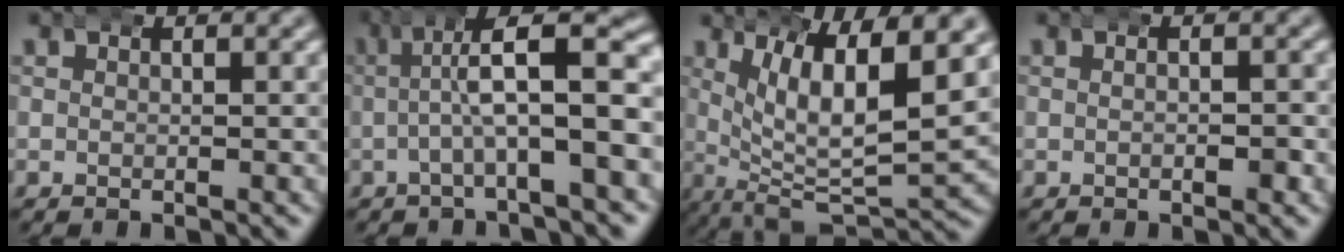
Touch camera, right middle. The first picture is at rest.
{"total": 8.8, "force": [1.1, 3.1, 8.1], "torque": [-0.111, 0.019, 0.010]}
{"total": 12.0, "force": [1.5, 6.0, 10.3], "torque": [-0.171, -0.019, 0.037]}
{"total": 1.4, "force": [-0.2, 0.8, 1.2], "torque": [-0.012, 0.007, -0.012]}